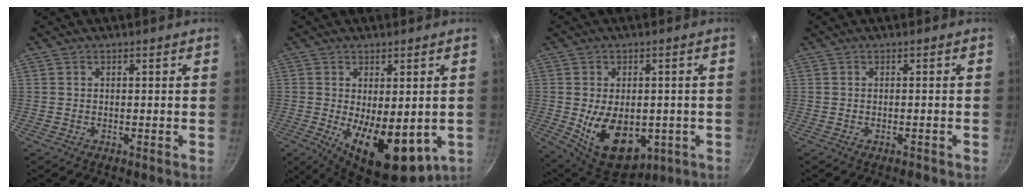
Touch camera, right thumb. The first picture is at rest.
{"total": 14.8, "force": [-2.4, 7.2, 12.7], "torque": [-0.171, -0.024, -0.018]}
{"total": 15.1, "force": [-2.6, 9.8, 11.2], "torque": [-0.148, -0.012, -0.016]}
{"total": 1.3, "force": [-0.9, 0.4, 0.8], "torque": [-0.013, 0.009, -0.009]}